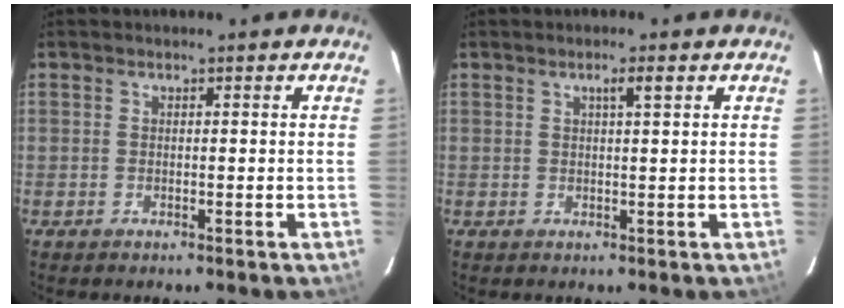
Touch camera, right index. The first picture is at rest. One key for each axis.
{"total": 1.9, "fx": 0.9, "fy": 0.0, "fz": 1.7, "tx": -0.028, "ty": 0.005, "tz": 0.017}